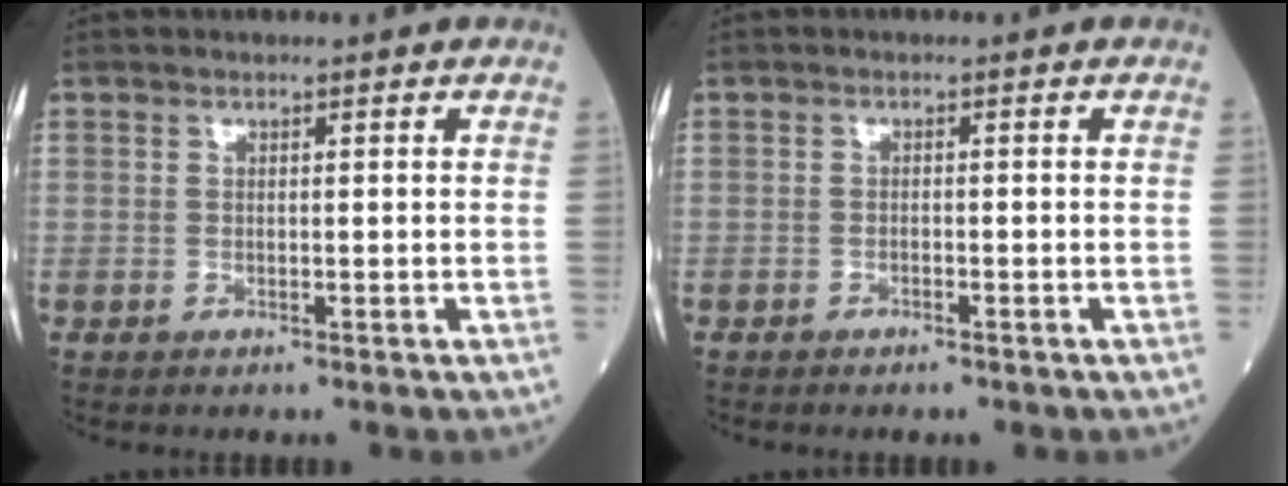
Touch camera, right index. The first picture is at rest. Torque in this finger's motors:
{"motor_torque": [-0.04, -0.14, -0.04, -0.02]}